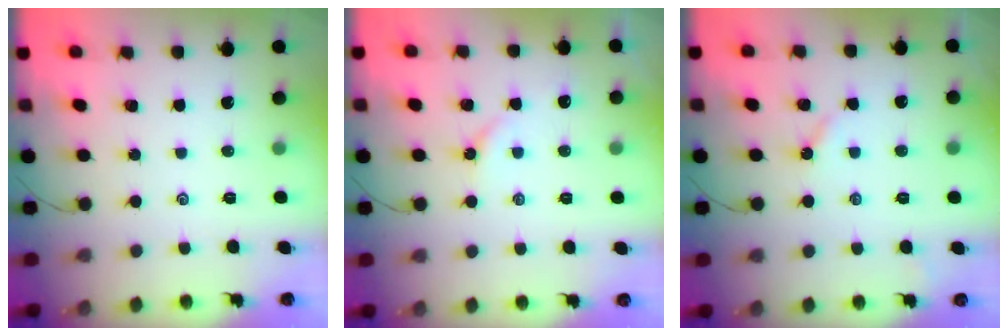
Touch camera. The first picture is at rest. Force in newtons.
{"total": 4.6, "press": 4.5, "slide": 0.8}
{"total": 2.0, "press": 2.0, "slide": 0.3}